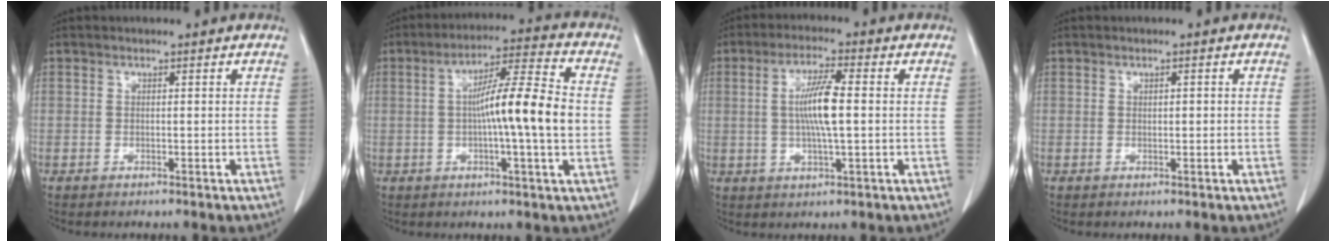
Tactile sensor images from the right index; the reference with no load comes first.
{"total": 12.9, "force": [0.0, 0.3, 12.9], "torque": [-0.207, 0.010, -0.008]}
{"total": 7.5, "force": [0.4, 0.7, 7.4], "torque": [-0.143, -0.001, 0.006]}
{"total": 0.9, "force": [0.2, 0.4, 0.8], "torque": [-0.014, 0.001, 0.005]}